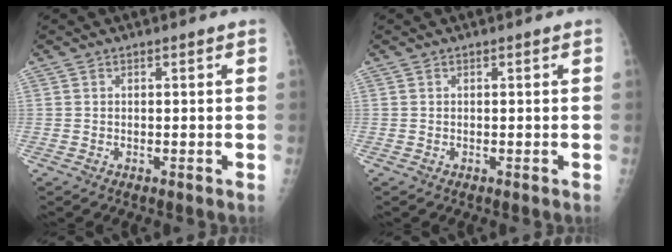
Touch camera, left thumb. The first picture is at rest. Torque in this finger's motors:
{"motor_torque": [-0.06, 0.06, -0.04, 0.05, 0.00]}